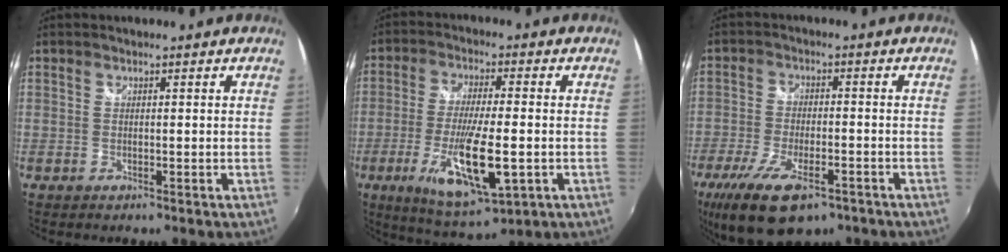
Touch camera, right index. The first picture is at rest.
{"total": 15.2, "force": [-4.6, 3.5, 14.1], "torque": [-0.275, -0.033, -0.076]}
{"total": 15.2, "force": [-9.6, 5.9, 10.2], "torque": [-0.221, -0.048, -0.161]}